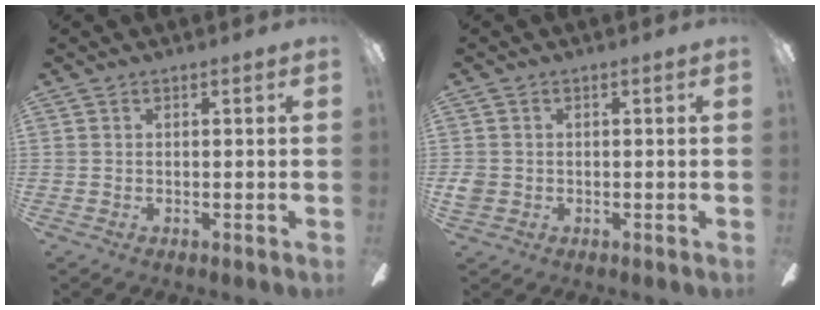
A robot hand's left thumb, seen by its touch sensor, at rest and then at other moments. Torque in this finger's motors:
{"motor_torque": [-0.10, 0.10, 0.15, -0.20, 0.00]}